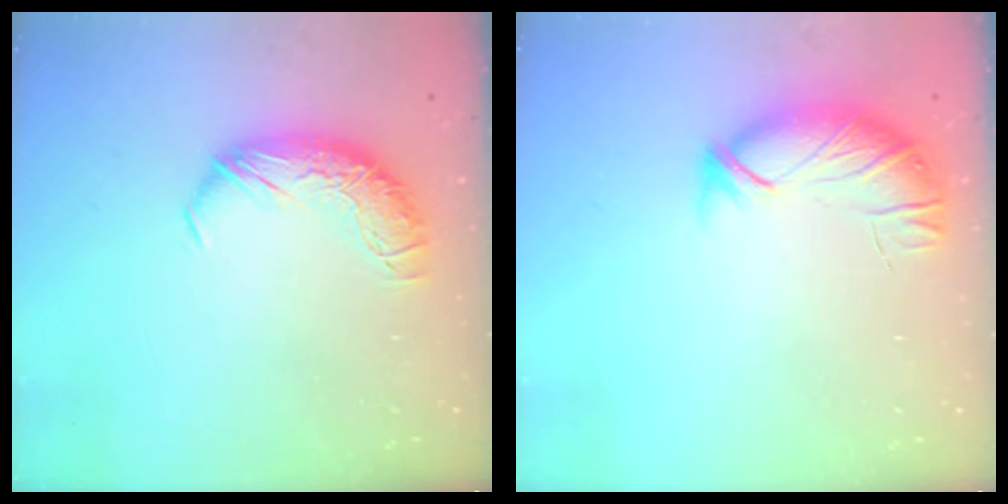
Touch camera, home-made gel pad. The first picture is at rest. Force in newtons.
{"total": 3.6, "press": 3.1, "slide": 1.9}